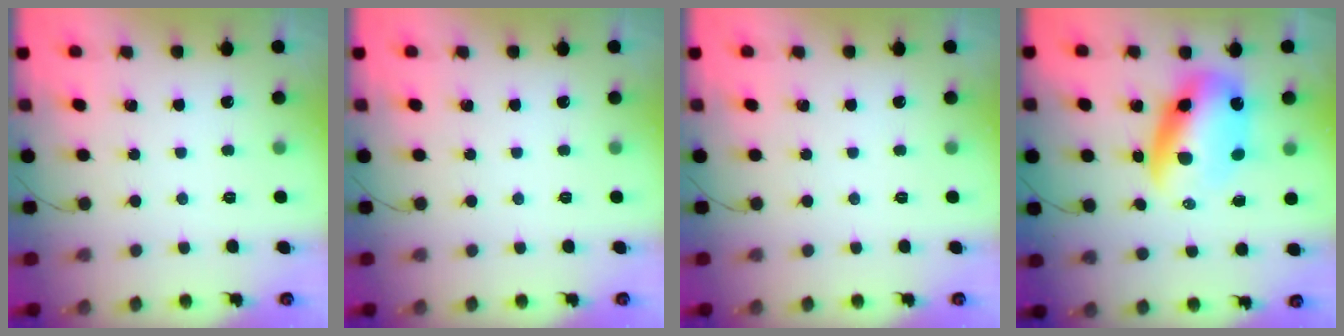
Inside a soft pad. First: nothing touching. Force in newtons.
{"total": 0.0}
{"total": 0.0}
{"total": 11.2, "press": 10.9, "slide": 2.6}